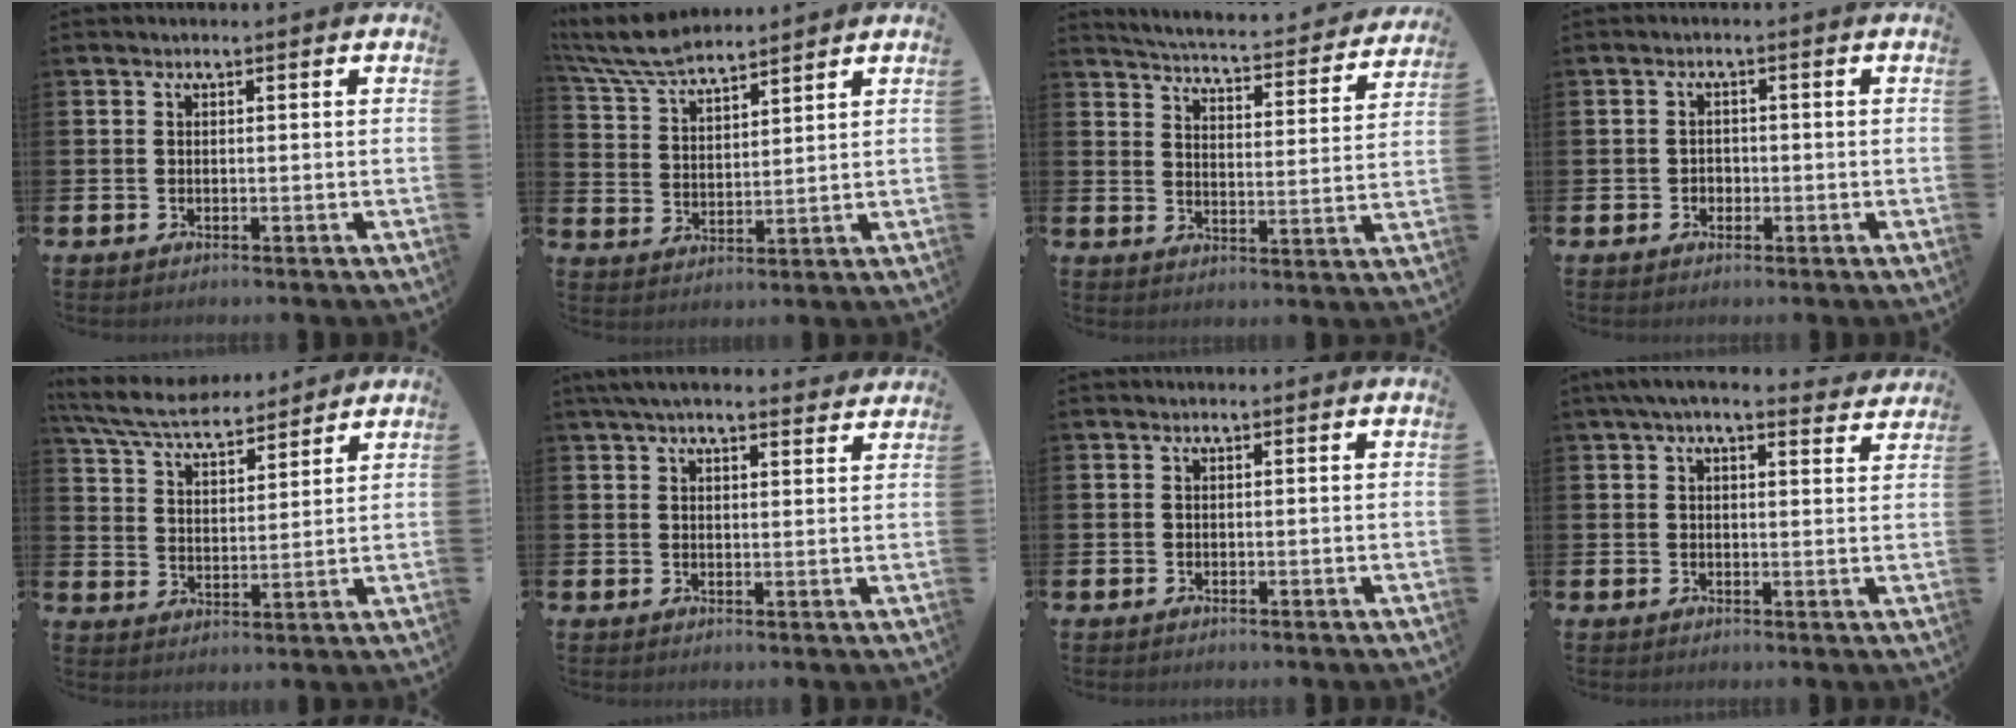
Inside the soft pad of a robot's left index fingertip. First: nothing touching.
{"total": 7.5, "force": [7.1, 1.2, 2.2], "torque": [-0.074, -0.026, 0.131]}
{"total": 4.4, "force": [4.3, 0.2, 1.0], "torque": [-0.045, -0.038, 0.068]}
{"total": 1.5, "force": [-0.5, 1.3, 0.4], "torque": [-0.001, 0.002, -0.014]}
{"total": 7.0, "force": [6.6, 1.4, 2.1], "torque": [-0.071, -0.032, 0.118]}
{"total": 4.3, "force": [3.9, 0.8, 1.7], "torque": [-0.040, -0.009, 0.072]}
{"total": 0.0}
{"total": 4.4, "force": [3.8, 0.9, 2.0], "torque": [-0.037, -0.012, 0.068]}